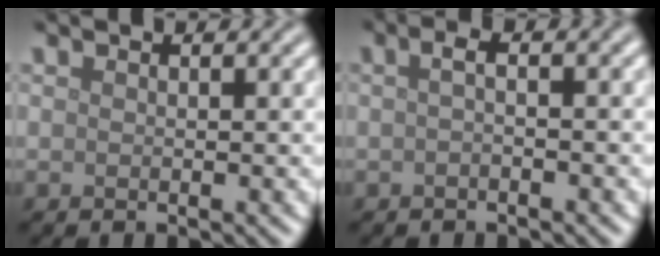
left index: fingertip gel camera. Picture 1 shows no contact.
{"total": 1.6, "force": [-0.1, 0.4, 1.5], "torque": [-0.027, 0.001, -0.007]}